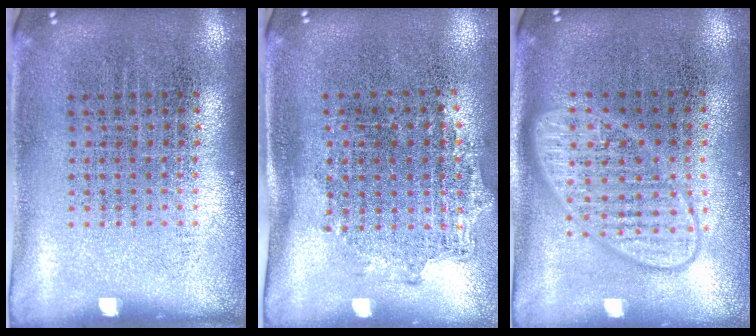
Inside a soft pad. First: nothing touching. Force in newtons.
{"total": 1.4, "press": 1.1, "slide": 0.9}
{"total": 2.7, "press": 2.7, "slide": 0.4}